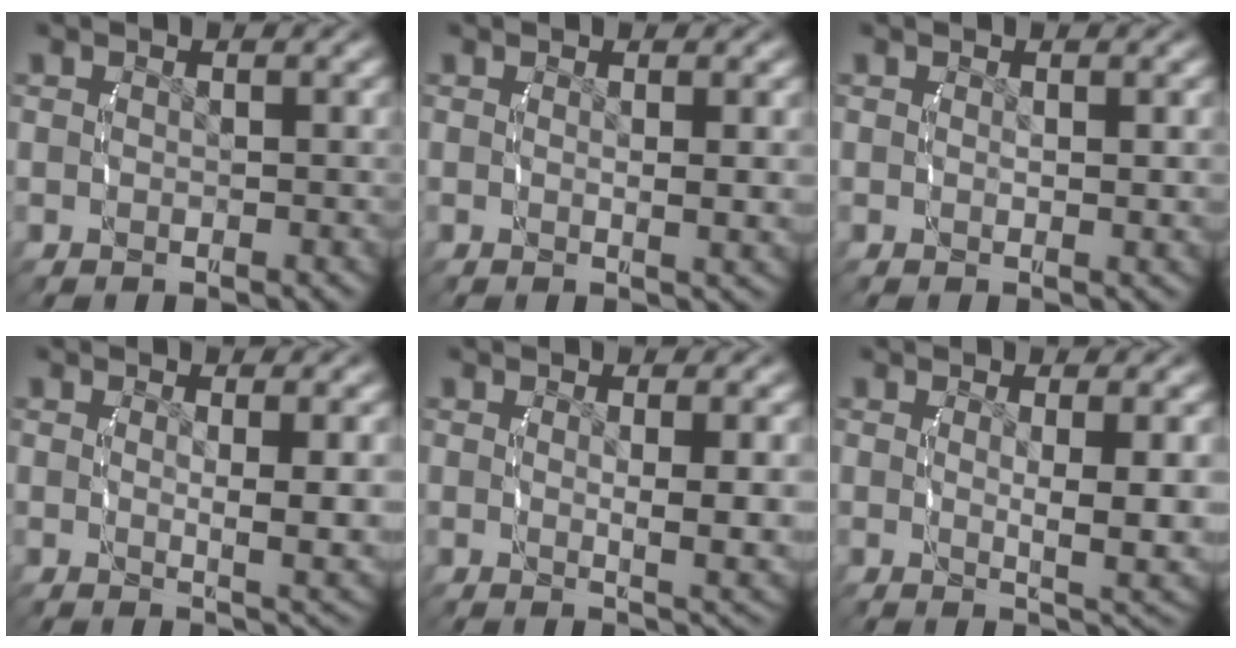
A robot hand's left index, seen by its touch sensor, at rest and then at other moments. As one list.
[{"total": 1.1, "force": [0.3, -0.3, 1.0], "torque": [-0.022, -0.011, 0.008]}, {"total": 0.6, "force": [0.3, -0.2, 0.5], "torque": [-0.012, -0.008, 0.010]}, {"total": 2.9, "force": [0.8, -0.3, 2.8], "torque": [-0.041, -0.011, 0.016]}, {"total": 2.8, "force": [0.8, -0.3, 2.7], "torque": [-0.041, -0.011, 0.015]}, {"total": 3.8, "force": [0.9, -0.1, 3.6], "torque": [-0.053, -0.012, 0.019]}]